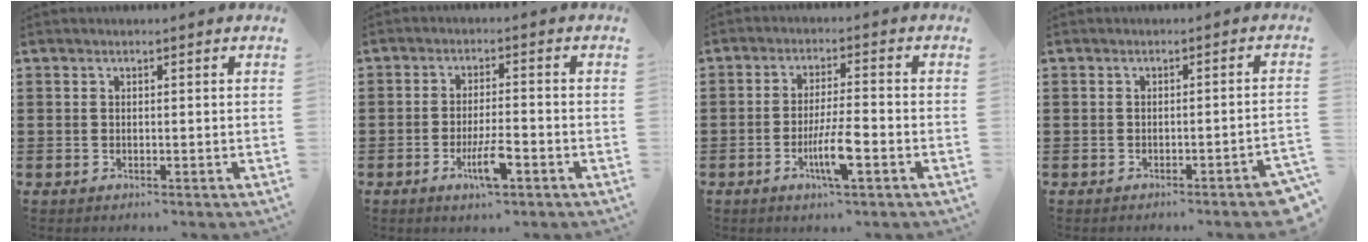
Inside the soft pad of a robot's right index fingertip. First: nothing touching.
{"total": 6.0, "force": [-2.6, 1.3, 5.2], "torque": [-0.102, -0.007, -0.049]}
{"total": 6.6, "force": [-2.5, 1.0, 6.0], "torque": [-0.118, -0.011, -0.047]}
{"total": 2.1, "force": [-1.7, -0.2, 1.3], "torque": [-0.022, -0.005, -0.031]}